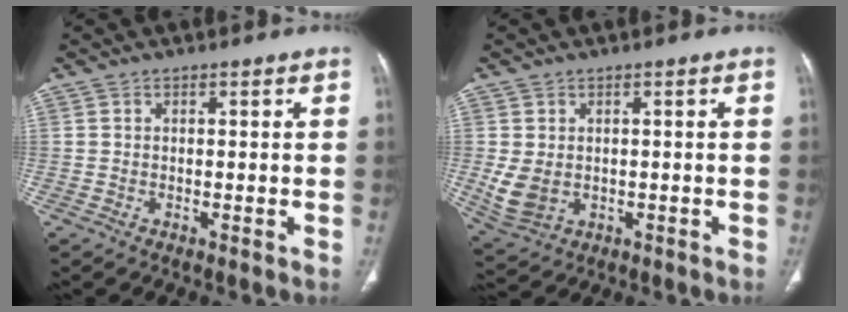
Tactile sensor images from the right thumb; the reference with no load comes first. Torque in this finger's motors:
{"motor_torque": [0.24, 0.67, -0.01, 0.04, 0.03]}